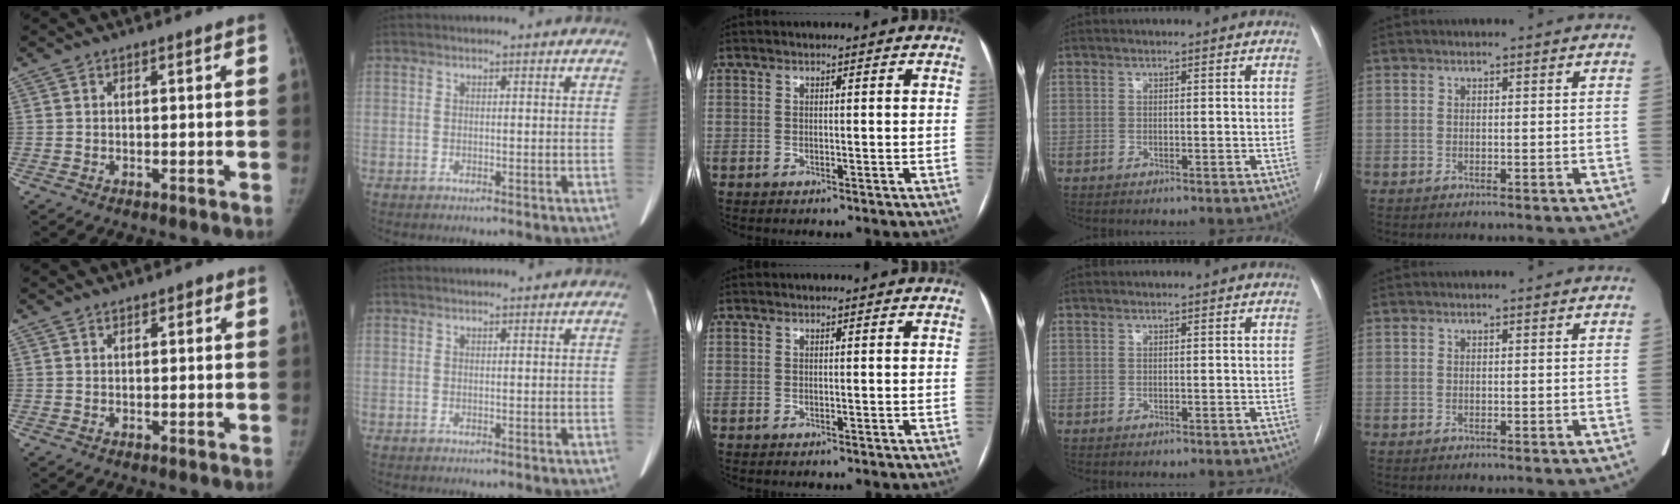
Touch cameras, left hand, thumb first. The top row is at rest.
{"thumb": {"total": 1.2, "force": [0.7, 0.7, 0.6], "torque": [0.002, -0.001, 0.006]}, "index": {"total": 2.0, "force": [1.8, 0.2, 0.8], "torque": [-0.007, 0.022, 0.025]}}